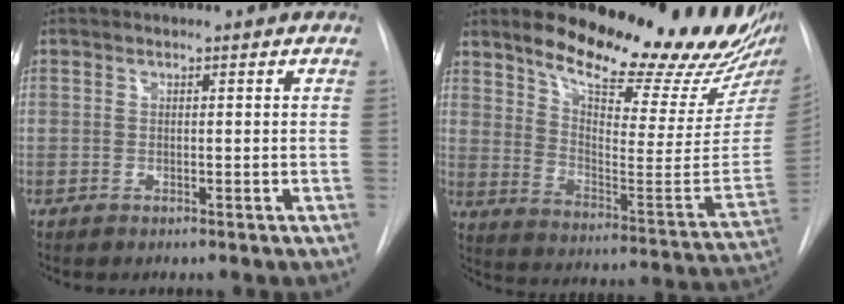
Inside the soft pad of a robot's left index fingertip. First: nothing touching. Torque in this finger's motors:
{"motor_torque": [0.47, -0.53, 0.55, 0.06]}